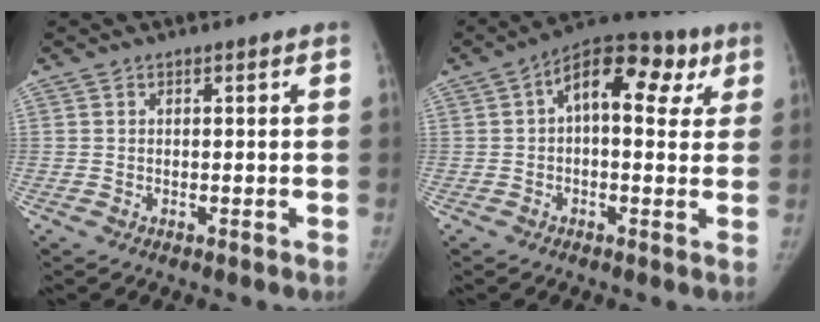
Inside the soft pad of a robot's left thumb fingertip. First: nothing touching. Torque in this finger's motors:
{"motor_torque": [-0.19, 0.85, -0.02, 0.00, 0.24]}